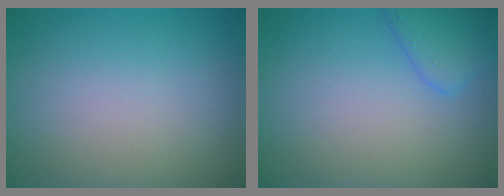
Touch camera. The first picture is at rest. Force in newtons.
{"total": 2.7, "press": 2.7, "slide": 0.2}